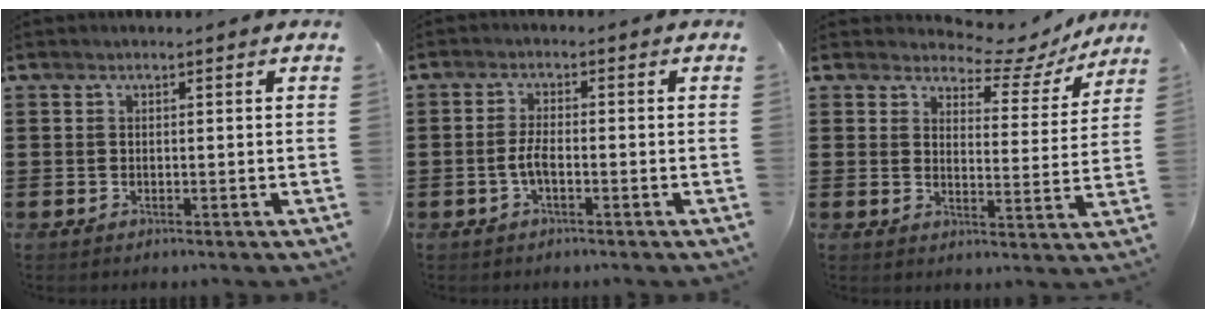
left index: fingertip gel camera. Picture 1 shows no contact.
{"total": 2.8, "force": [-1.1, 0.8, 2.4], "torque": [-0.068, -0.004, -0.027]}
{"total": 4.1, "force": [3.7, 1.6, 1.1], "torque": [-0.032, -0.026, 0.055]}